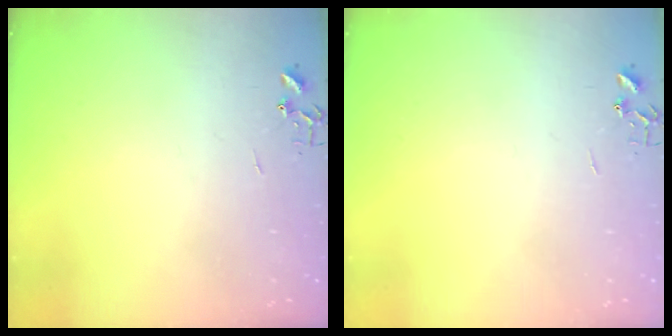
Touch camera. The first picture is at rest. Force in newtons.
{"total": 0.0}